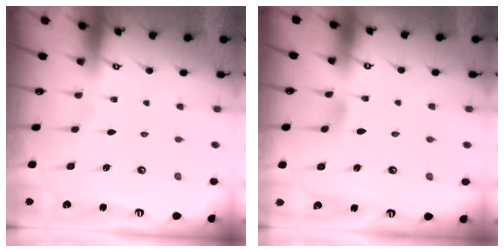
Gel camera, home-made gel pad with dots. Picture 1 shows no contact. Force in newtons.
{"total": 3.6, "press": 3.6, "slide": 0.4}